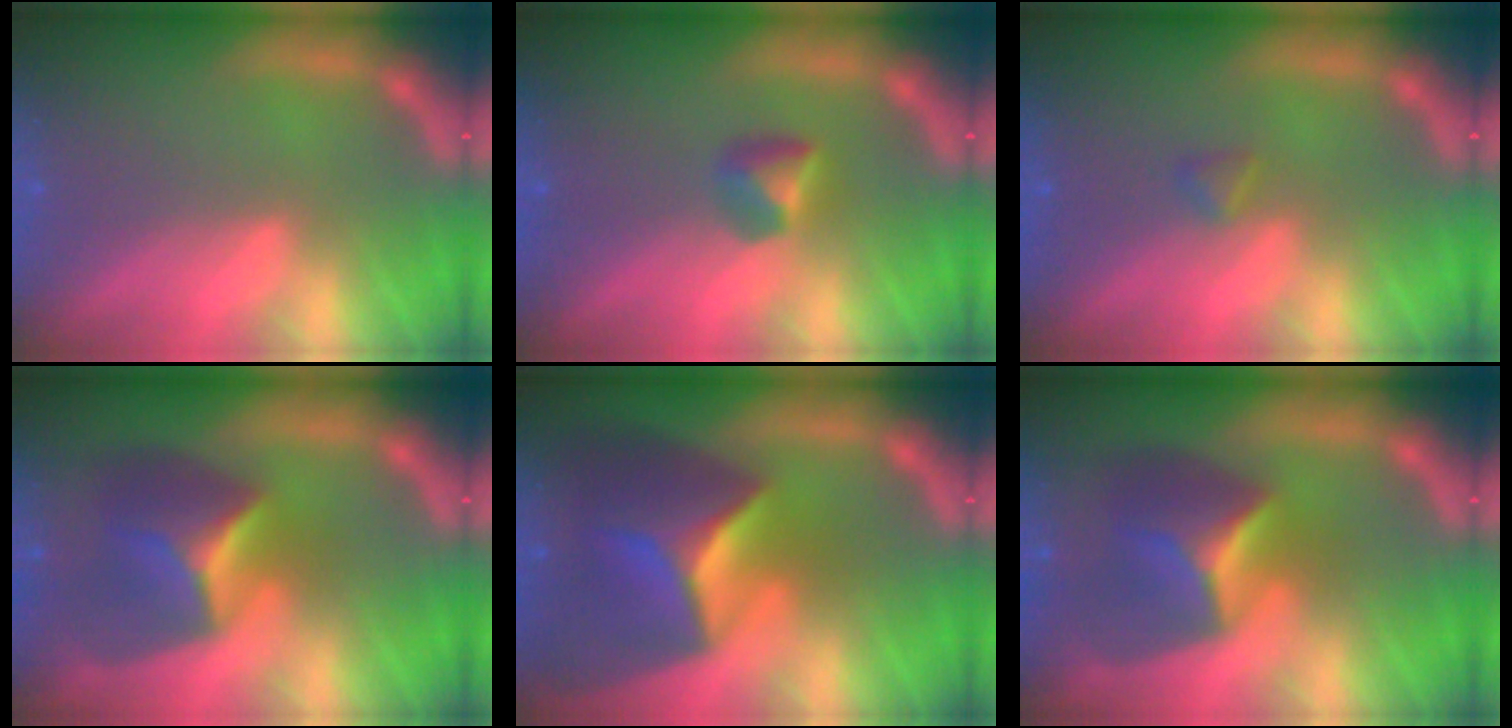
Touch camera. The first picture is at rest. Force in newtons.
{"total": 1.9}
{"total": 0.9}
{"total": 6.4}
{"total": 10.0}
{"total": 6.4}